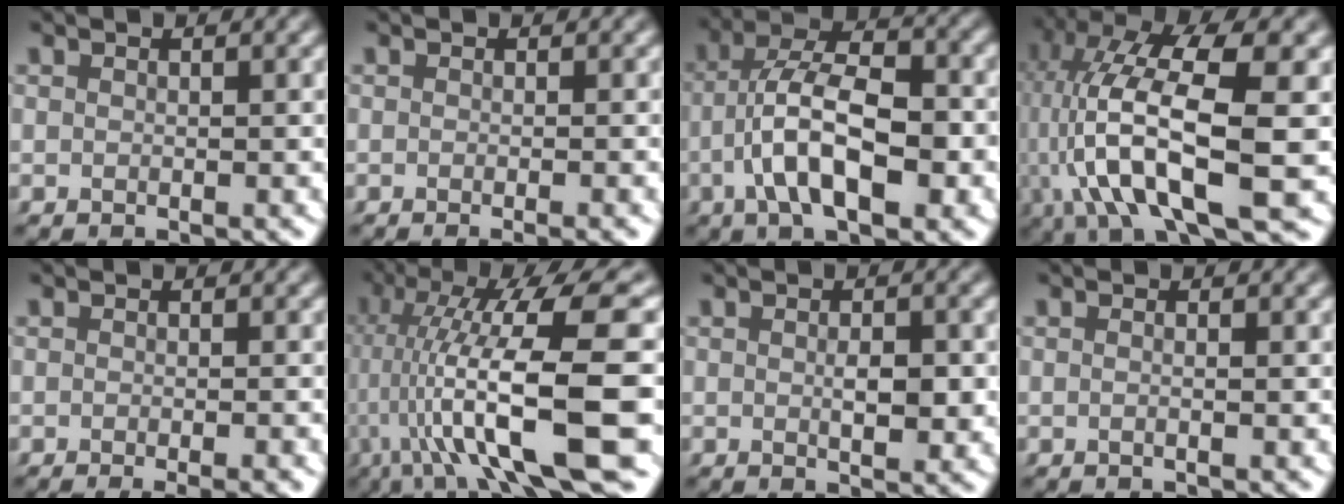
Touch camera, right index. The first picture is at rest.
{"total": 2.1, "force": [-1.4, 0.2, 1.6], "torque": [-0.008, 0.005, -0.024]}
{"total": 8.5, "force": [-1.2, 4.6, 7.0], "torque": [-0.124, -0.009, -0.025]}
{"total": 10.8, "force": [0.3, 5.3, 9.5], "torque": [-0.178, -0.008, 0.005]}
{"total": 3.5, "force": [-2.3, 0.8, 2.4], "torque": [-0.017, 0.001, -0.036]}
{"total": 13.6, "force": [-1.6, 4.8, 12.6], "torque": [-0.193, -0.005, -0.020]}
{"total": 2.3, "force": [0.1, 1.0, 2.0], "torque": [-0.032, -0.002, -0.001]}
{"total": 0.6, "force": [-0.2, 0.1, 0.6], "torque": [-0.010, 0.009, -0.011]}